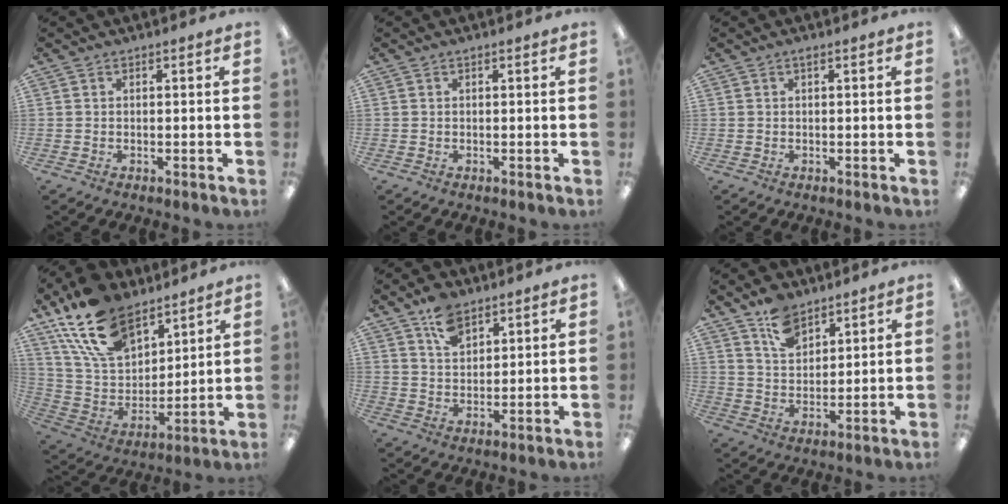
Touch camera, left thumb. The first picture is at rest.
{"total": 0.0}
{"total": 0.7, "force": [0.4, 0.1, 0.5], "torque": [-0.012, 0.002, 0.008]}
{"total": 19.5, "force": [13.6, 10.3, 9.5], "torque": [-0.196, -0.063, 0.254]}
{"total": 7.8, "force": [5.4, 4.4, 3.6], "torque": [-0.063, -0.018, 0.098]}
{"total": 8.9, "force": [6.6, 4.8, 3.4], "torque": [-0.057, -0.032, 0.121]}